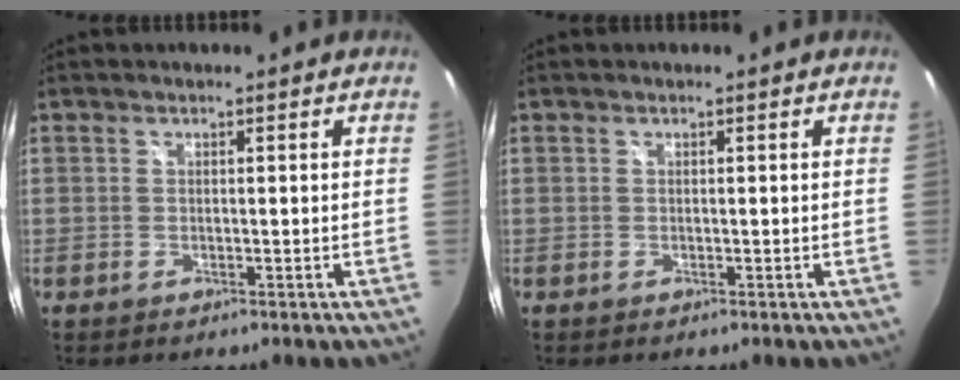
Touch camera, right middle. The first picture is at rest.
{"total": 0.0}